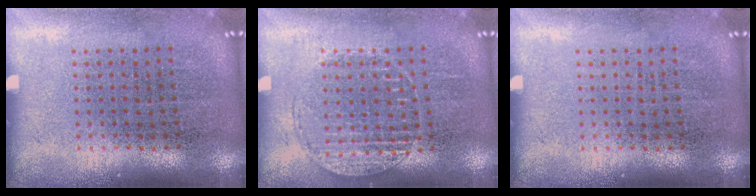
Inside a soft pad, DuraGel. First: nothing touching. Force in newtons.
{"total": 1.2, "press": 1.1, "slide": 0.4}
{"total": 0.0}